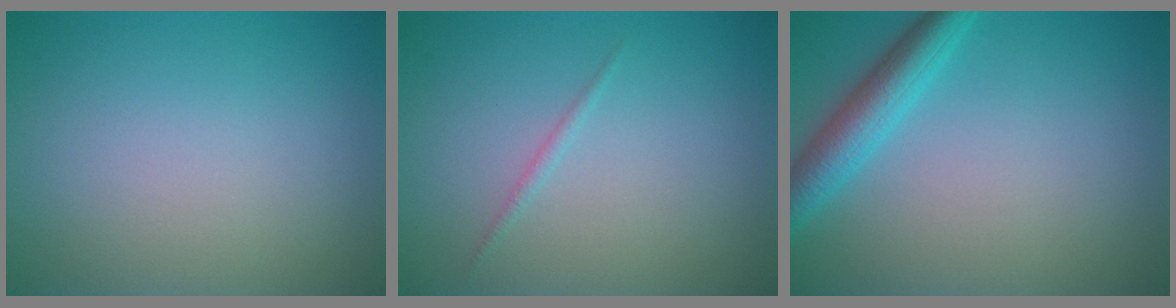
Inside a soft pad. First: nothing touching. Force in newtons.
{"total": 0.6, "press": 0.6, "slide": 0.0}
{"total": 3.9, "press": 3.9, "slide": 0.1}